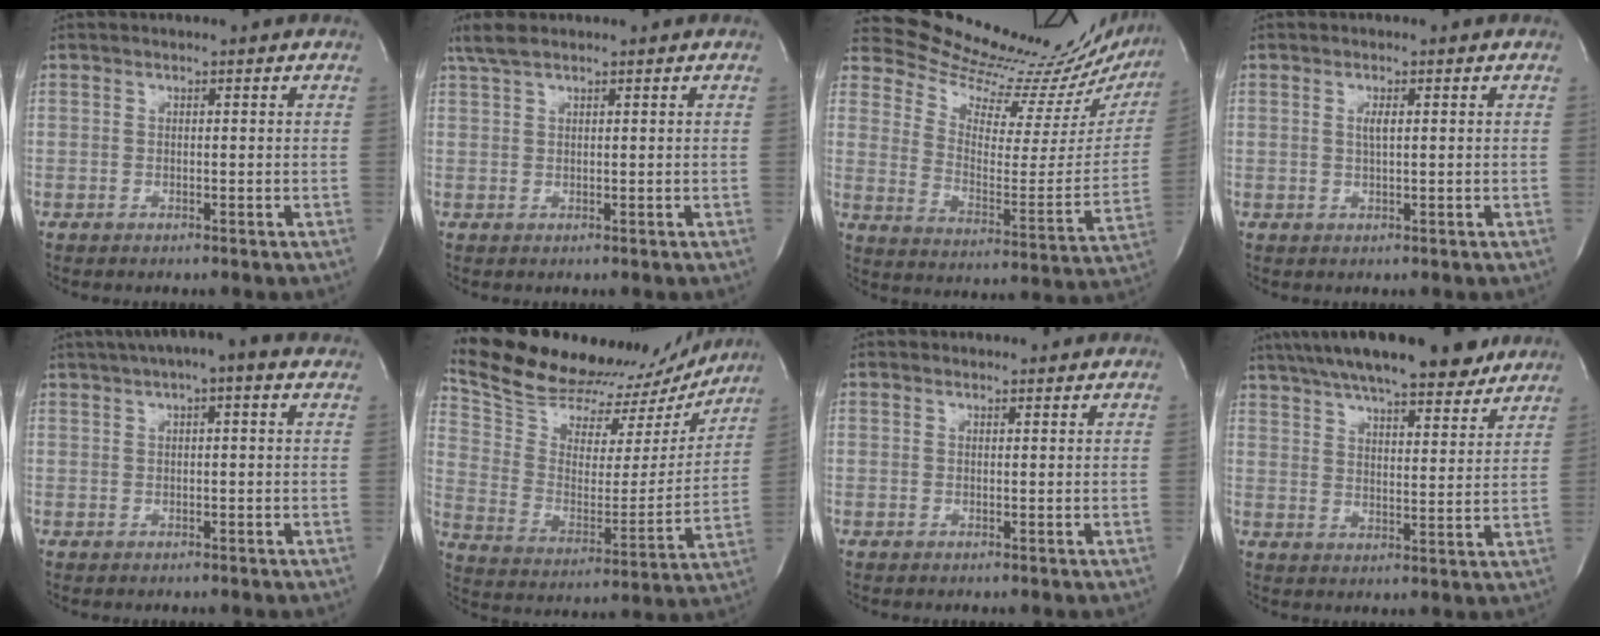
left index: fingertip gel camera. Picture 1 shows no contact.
{"total": 3.0, "force": [2.4, 0.6, 1.8], "torque": [-0.045, 0.015, 0.052]}
{"total": 23.5, "force": [22.7, 3.2, 5.2], "torque": [-0.091, -0.099, 0.298]}
{"total": 1.4, "force": [0.3, 0.1, 1.4], "torque": [-0.031, 0.000, 0.005]}
{"total": 8.2, "force": [5.5, 1.5, 6.0], "torque": [-0.095, 0.044, 0.075]}
{"total": 27.1, "force": [24.9, 7.7, 7.2], "torque": [-0.134, -0.028, 0.357]}
{"total": 1.4, "force": [1.3, 0.6, -0.1], "torque": [-0.003, 0.007, 0.016]}
{"total": 21.2, "force": [17.7, 4.2, 10.9], "torque": [-0.188, 0.031, 0.252]}